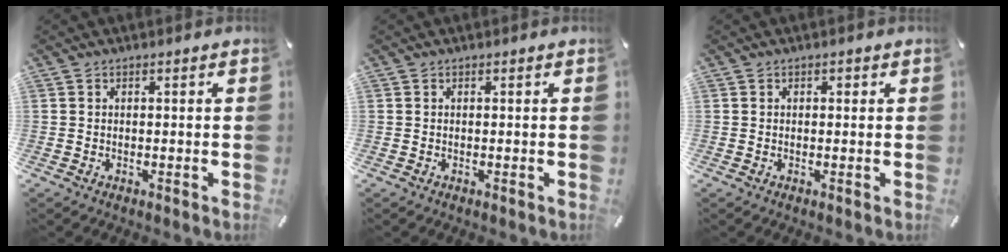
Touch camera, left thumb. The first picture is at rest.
{"total": 0.0}
{"total": 0.6, "force": [0.2, 0.6, 0.3], "torque": [-0.006, 0.004, 0.002]}